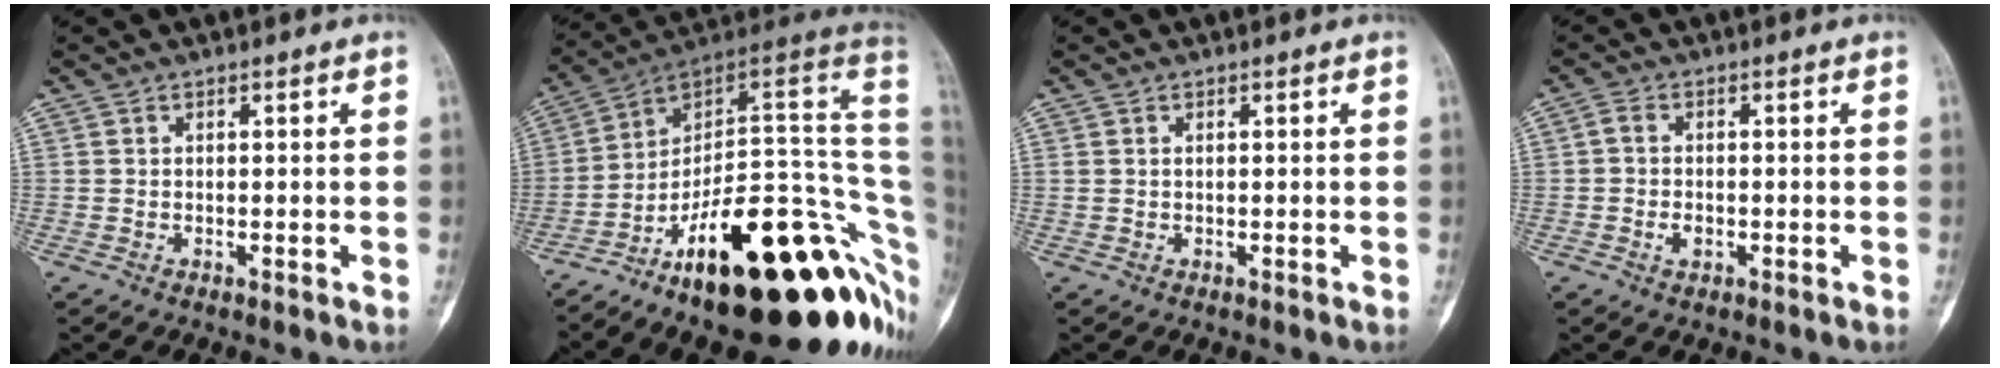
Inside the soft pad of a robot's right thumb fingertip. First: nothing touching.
{"total": 26.6, "force": [-8.3, 10.4, 23.1], "torque": [-0.213, 0.109, -0.120]}
{"total": 0.6, "force": [0.2, 0.3, 0.5], "torque": [-0.015, 0.008, 0.005]}
{"total": 3.0, "force": [-0.8, 1.9, 2.1], "torque": [-0.042, 0.010, -0.016]}